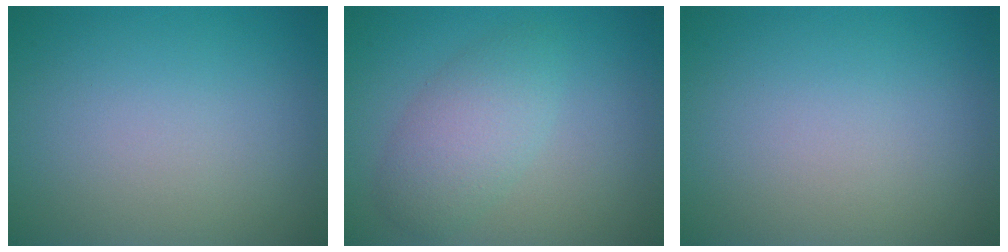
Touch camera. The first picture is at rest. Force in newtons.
{"total": 3.6, "press": 3.6, "slide": 0.2}
{"total": 0.0}